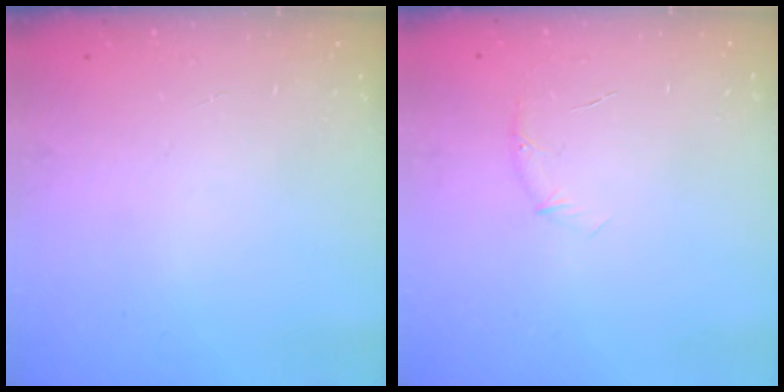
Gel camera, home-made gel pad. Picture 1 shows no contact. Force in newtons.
{"total": 5.2, "press": 5.0, "slide": 1.5}